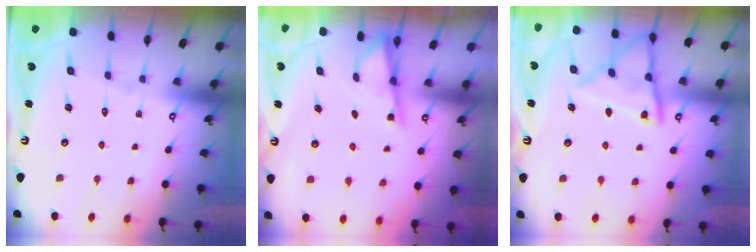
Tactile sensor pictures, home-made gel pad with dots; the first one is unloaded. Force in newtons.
{"total": 3.0, "press": 3.0, "slide": 0.3}
{"total": 13.3, "press": 13.2, "slide": 1.2}